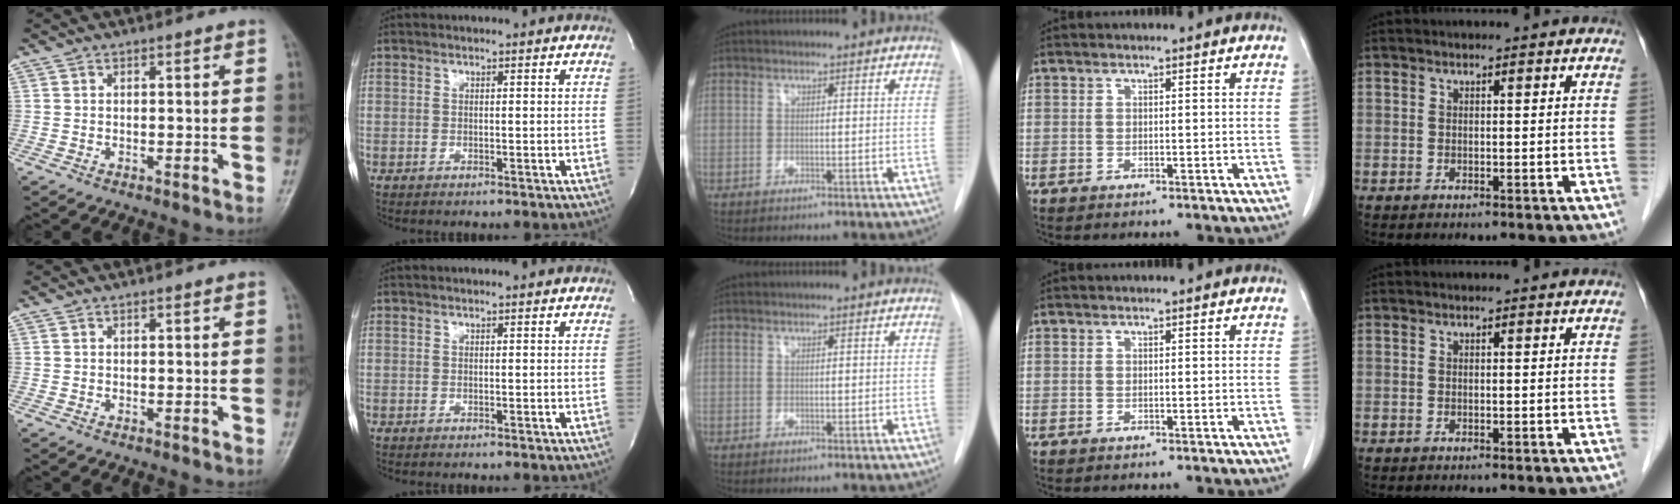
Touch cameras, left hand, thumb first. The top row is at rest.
{}